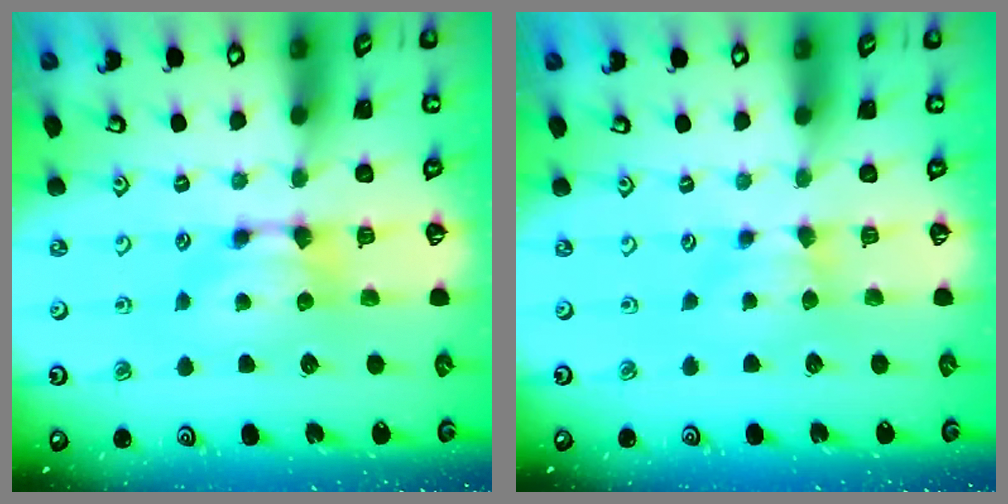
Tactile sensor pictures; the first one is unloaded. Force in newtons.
{"total": 1.7, "press": 1.6, "slide": 0.4}